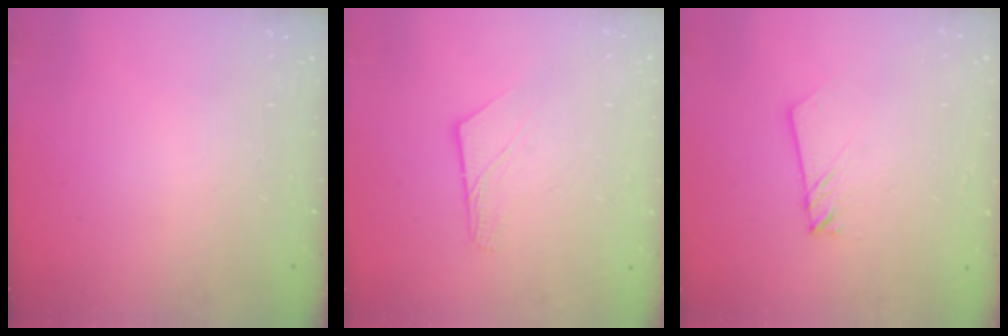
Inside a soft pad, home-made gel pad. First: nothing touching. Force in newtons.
{"total": 7.2, "press": 7.2, "slide": 0.9}
{"total": 1.9, "press": 1.9, "slide": 0.2}